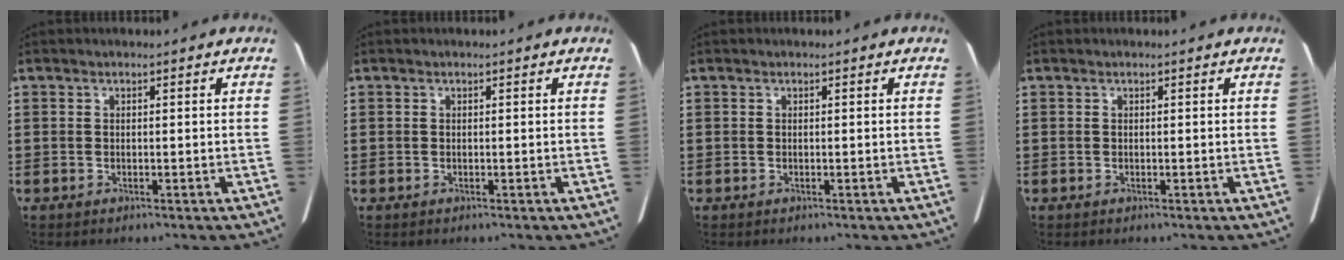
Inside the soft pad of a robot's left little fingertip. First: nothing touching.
{"total": 0.0}
{"total": 0.0}
{"total": 0.0}